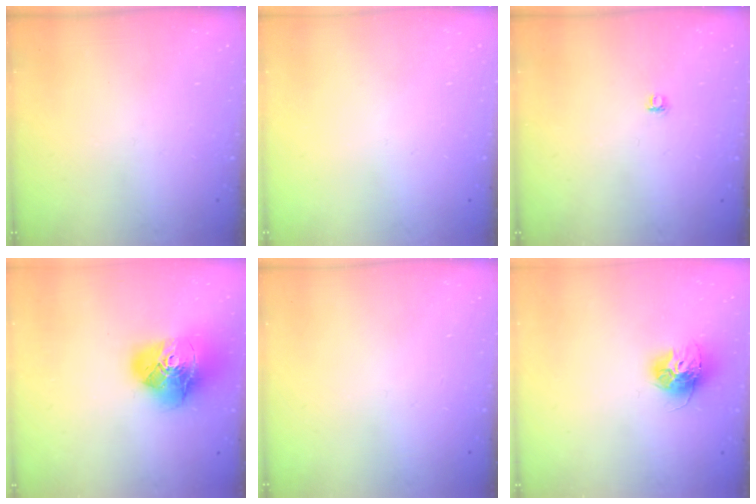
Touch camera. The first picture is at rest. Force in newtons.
{"total": 0.0}
{"total": 3.8, "press": 3.8, "slide": 0.5}
{"total": 19.4, "press": 19.3, "slide": 2.3}
{"total": 0.0}
{"total": 12.2, "press": 12.1, "slide": 1.0}